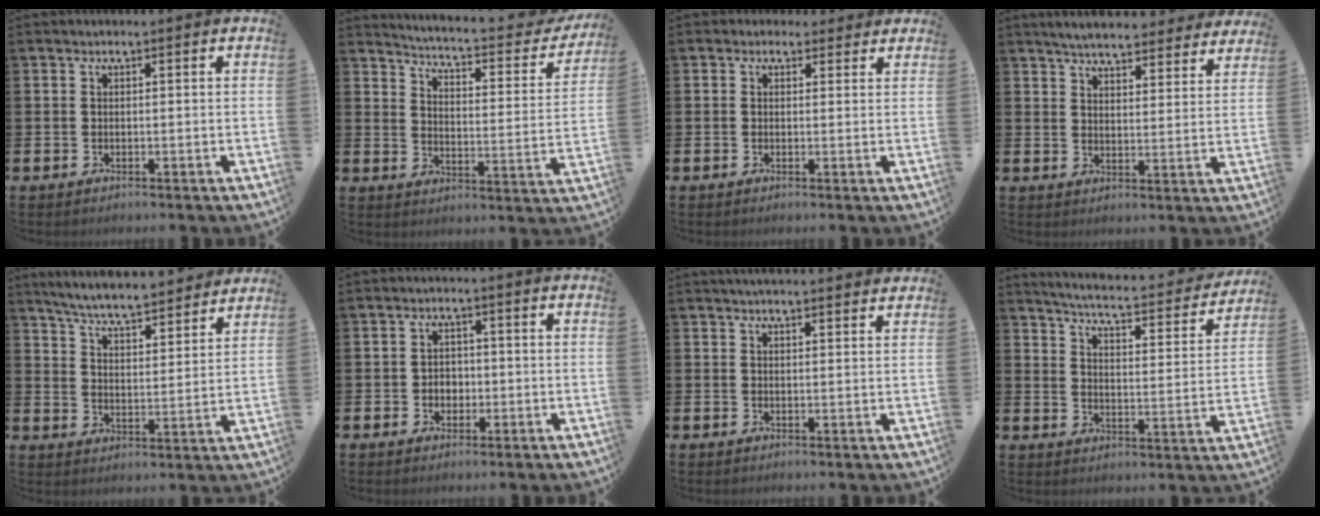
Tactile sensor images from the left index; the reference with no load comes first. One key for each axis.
{"total": 4.5, "fx": 4.3, "fy": 0.4, "fz": 1.3, "tx": -0.044, "ty": -0.041, "tz": 0.063}
{"total": 2.0, "fx": 1.6, "fy": 1.2, "fz": 0.0, "tx": 0.002, "ty": 0.000, "tz": 0.026}
{"total": 5.6, "fx": 5.5, "fy": 0.9, "fz": 1.0, "tx": -0.029, "ty": -0.034, "tz": 0.095}
{"total": 6.8, "fx": 6.5, "fy": 0.3, "fz": 1.7, "tx": -0.064, "ty": -0.047, "tz": 0.114}
{"total": 2.5, "fx": -0.4, "fy": 2.1, "fz": 1.1, "tx": -0.008, "ty": 0.000, "tz": -0.016}
{"total": 2.7, "fx": 2.7, "fy": 0.1, "fz": 0.4, "tx": -0.013, "ty": -0.009, "tz": 0.050}
{"total": 4.8, "fx": 4.6, "fy": 0.1, "fz": 1.4, "tx": -0.047, "ty": -0.046, "tz": 0.070}